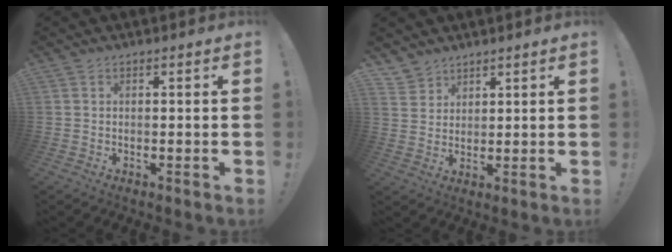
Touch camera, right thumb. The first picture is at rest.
{"total": 4.2, "force": [3.3, 2.6, 0.1], "torque": [-0.004, -0.027, 0.065]}